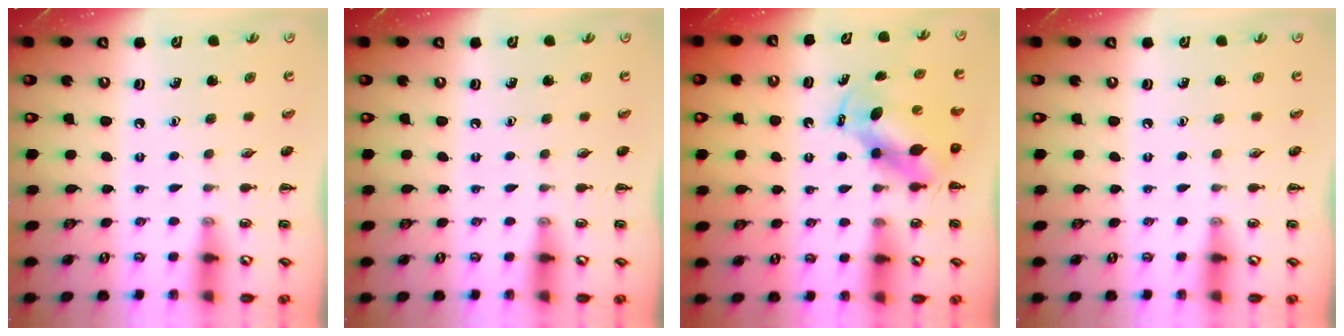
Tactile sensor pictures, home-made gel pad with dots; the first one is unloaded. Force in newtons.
{"total": 0.0}
{"total": 5.5, "press": 5.4, "slide": 1.2}
{"total": 0.0}